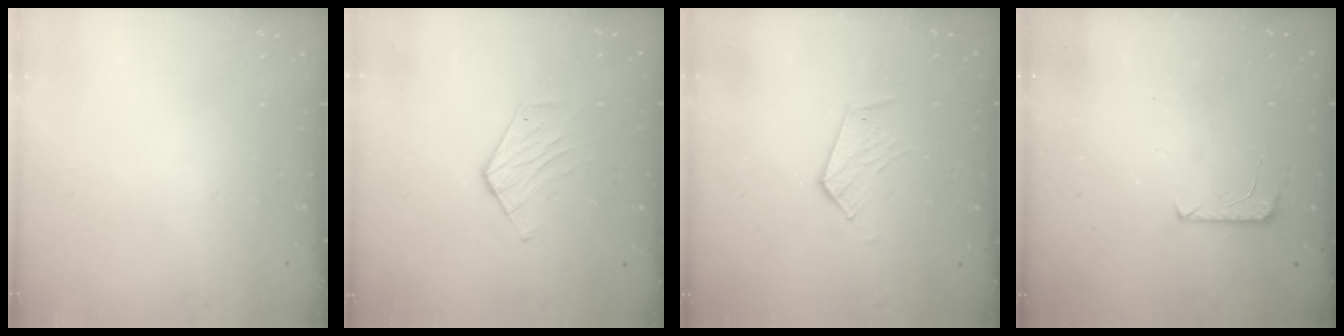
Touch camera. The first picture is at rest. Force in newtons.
{"total": 6.3, "press": 6.3, "slide": 0.5}
{"total": 6.2, "press": 6.2, "slide": 0.5}
{"total": 6.7, "press": 6.6, "slide": 0.8}